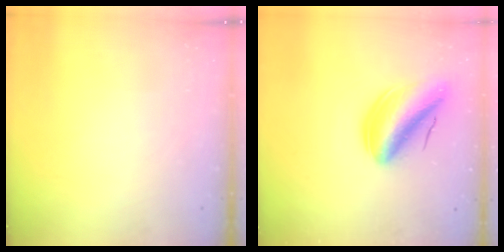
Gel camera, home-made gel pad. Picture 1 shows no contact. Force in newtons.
{"total": 10.8, "press": 10.4, "slide": 3.1}